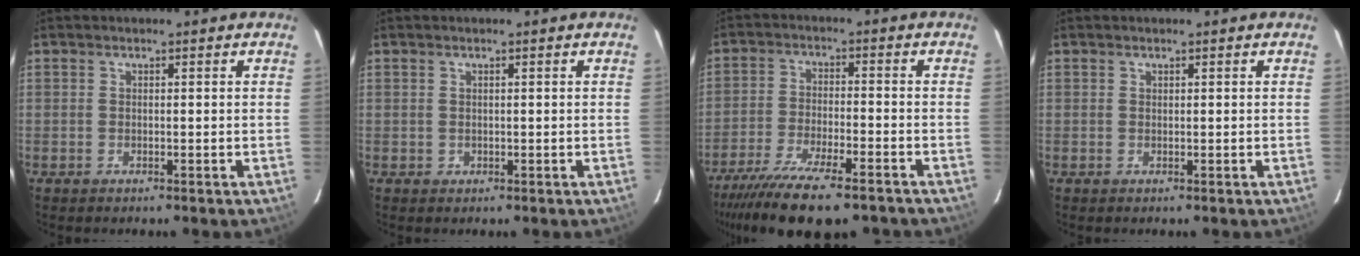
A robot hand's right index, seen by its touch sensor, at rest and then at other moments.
{"total": 0.7, "force": [0.1, 0.7, 0.1], "torque": [0.003, 0.003, 0.002]}
{"total": 17.0, "force": [-13.5, 3.9, 9.6], "torque": [-0.199, -0.041, -0.221]}
{"total": 0.0}